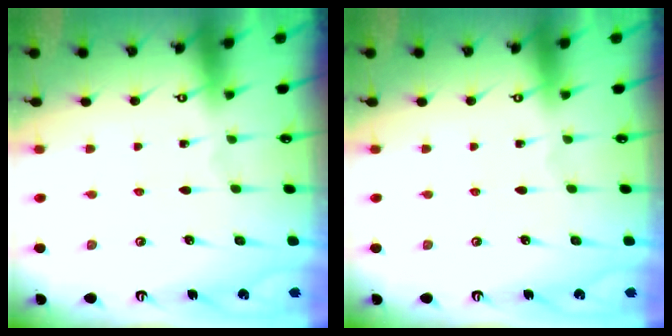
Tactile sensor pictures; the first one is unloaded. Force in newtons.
{"total": 0.0}